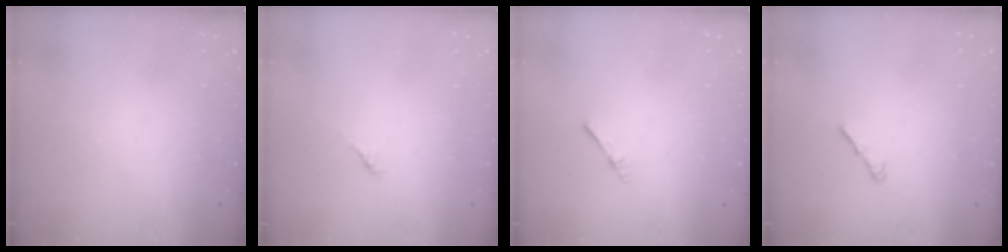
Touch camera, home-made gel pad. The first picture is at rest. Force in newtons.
{"total": 1.7, "press": 1.6, "slide": 0.5}
{"total": 2.2, "press": 2.2, "slide": 0.3}
{"total": 1.3, "press": 1.2, "slide": 0.6}